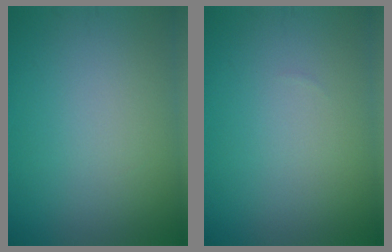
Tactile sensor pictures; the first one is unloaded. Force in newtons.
{"total": 0.0}